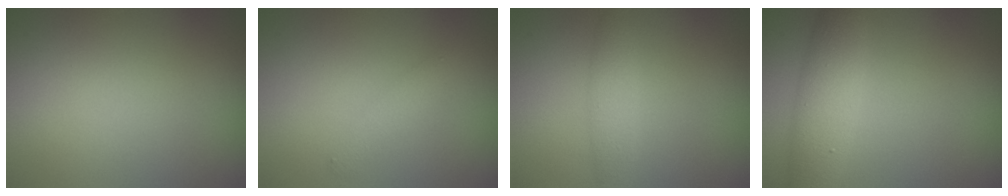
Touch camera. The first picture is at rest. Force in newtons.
{"total": 1.3, "press": 1.3, "slide": 0.0}
{"total": 2.0, "press": 2.0, "slide": 0.1}
{"total": 3.8, "press": 3.8, "slide": 0.1}